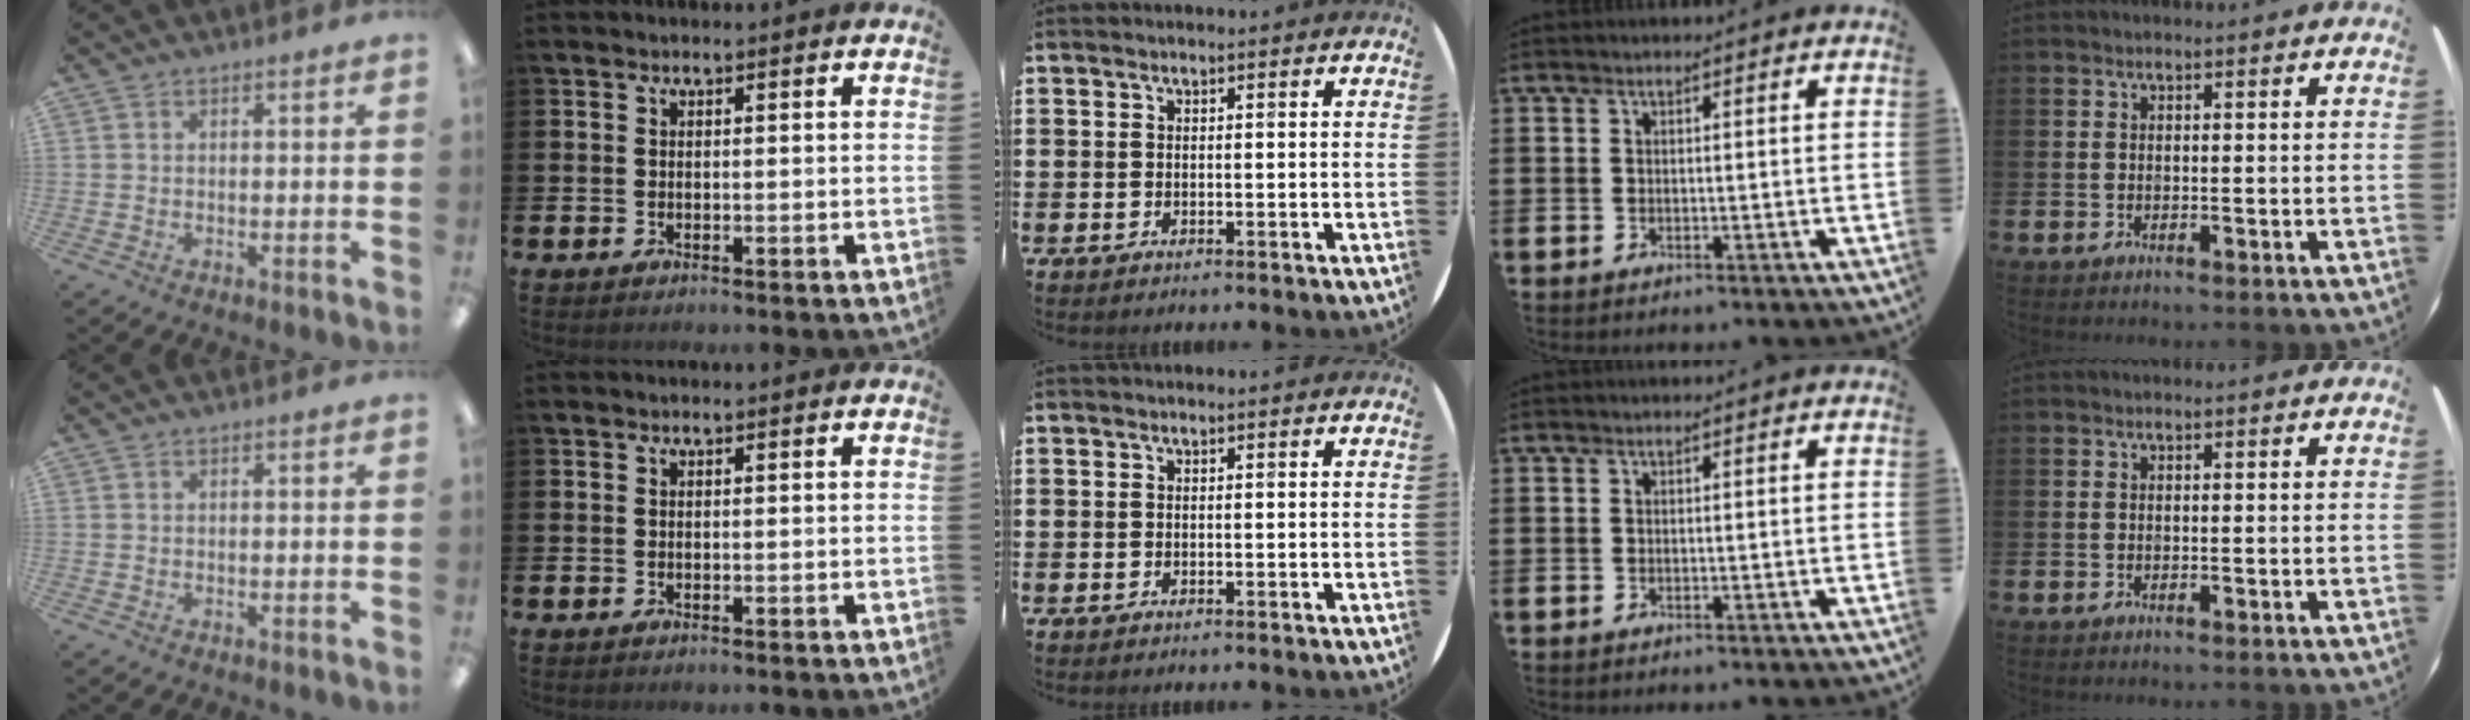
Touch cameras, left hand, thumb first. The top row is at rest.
{}